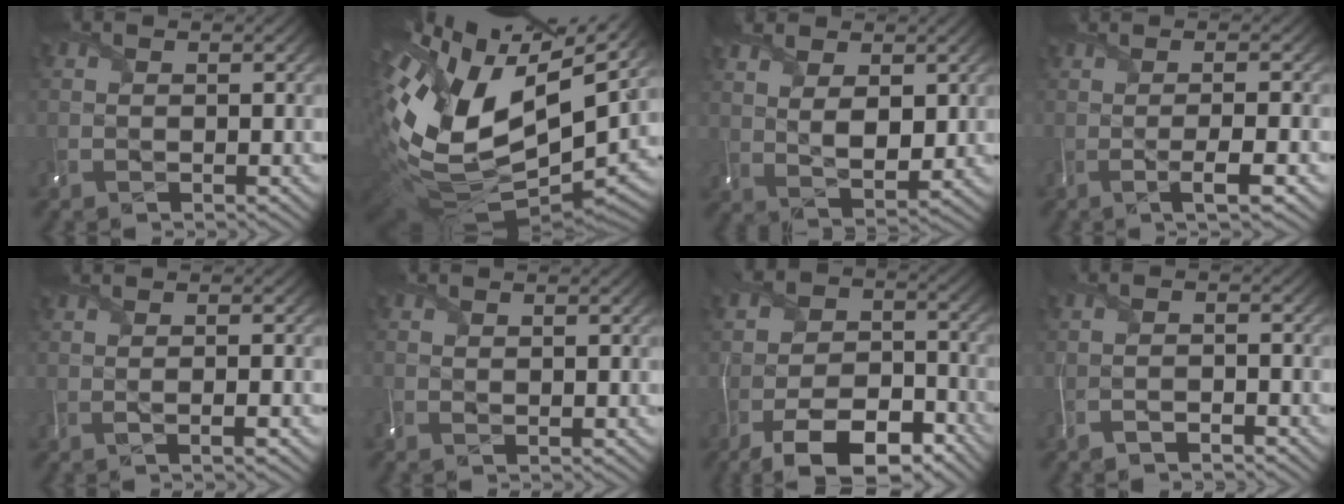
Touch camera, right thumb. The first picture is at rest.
{"total": 18.5, "force": [1.8, 10.9, 14.9], "torque": [-0.309, -0.047, 0.052]}
{"total": 6.8, "force": [3.0, 3.8, 4.7], "torque": [-0.111, -0.001, 0.055]}
{"total": 3.5, "force": [-1.4, -0.2, 3.1], "torque": [-0.047, 0.007, -0.030]}
{"total": 1.2, "force": [-0.7, -0.4, 0.9], "torque": [-0.011, 0.000, -0.024]}
{"total": 0.6, "force": [0.0, 0.4, 0.4], "torque": [-0.009, 0.000, 0.000]}
{"total": 11.3, "force": [-7.9, 5.1, 6.3], "torque": [-0.092, -0.007, -0.150]}
{"total": 2.4, "force": [-2.4, -0.4, 0.1], "torque": [0.004, -0.002, -0.052]}